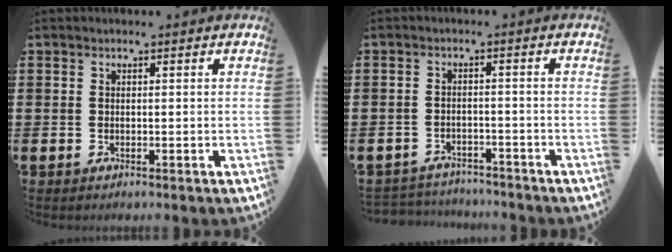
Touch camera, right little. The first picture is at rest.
{"total": 2.4, "force": [-2.4, 0.3, -0.3], "torque": [-0.003, 0.002, -0.054]}